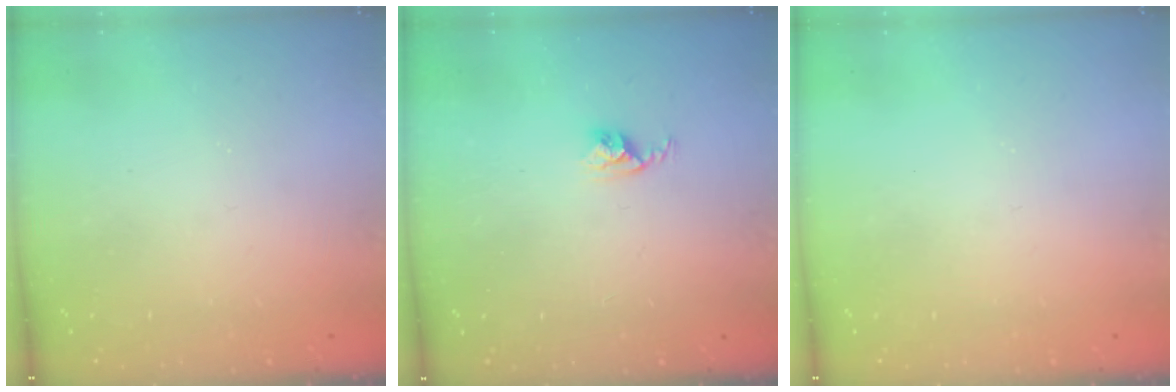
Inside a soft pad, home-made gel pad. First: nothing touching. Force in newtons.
{"total": 2.5, "press": 2.5, "slide": 0.4}
{"total": 0.0}